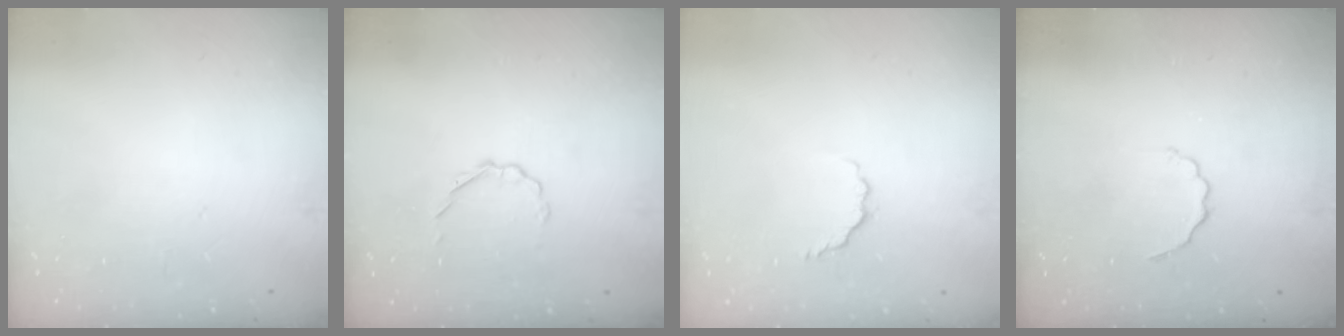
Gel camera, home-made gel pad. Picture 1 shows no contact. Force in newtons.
{"total": 2.2, "press": 2.1, "slide": 0.7}
{"total": 4.4, "press": 4.3, "slide": 1.0}
{"total": 2.9, "press": 2.8, "slide": 0.8}